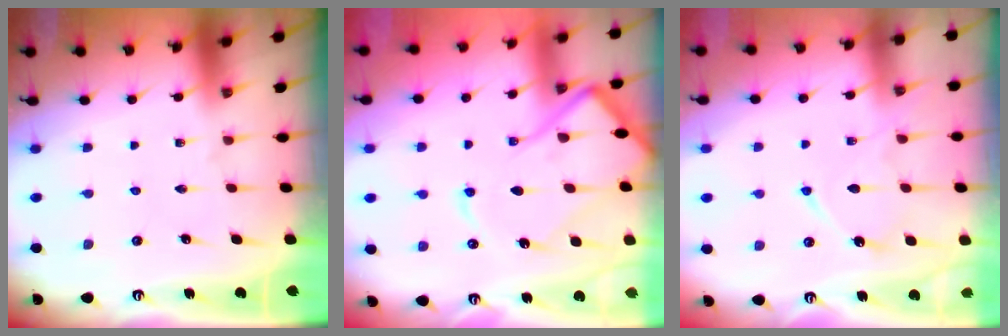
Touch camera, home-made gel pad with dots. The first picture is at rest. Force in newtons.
{"total": 13.8, "press": 13.8, "slide": 1.6}
{"total": 11.0, "press": 11.0, "slide": 1.2}